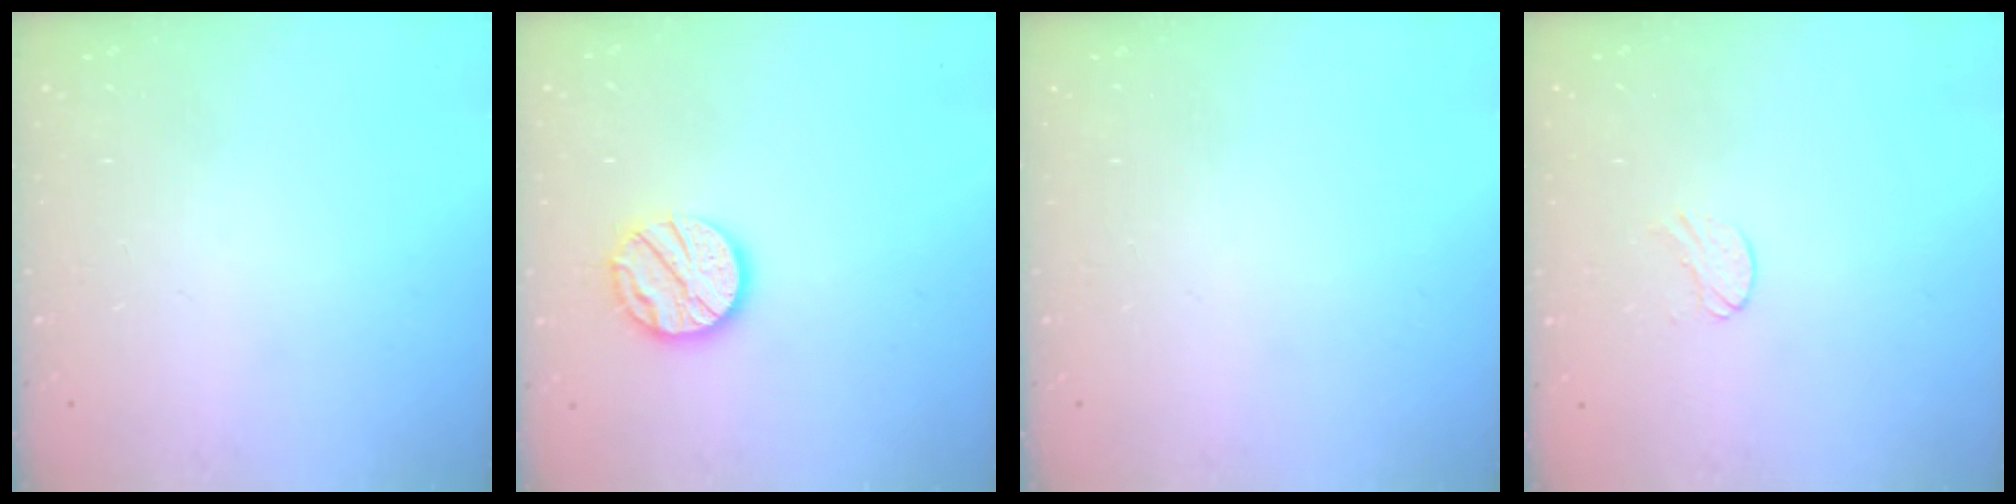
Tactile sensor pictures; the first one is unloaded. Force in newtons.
{"total": 12.8, "press": 12.8, "slide": 1.1}
{"total": 0.0}
{"total": 4.4, "press": 4.4, "slide": 0.4}